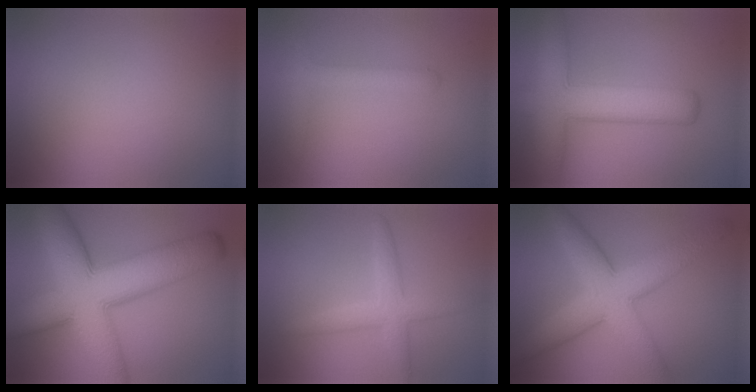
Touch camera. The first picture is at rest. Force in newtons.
{"total": 1.7, "press": 1.7, "slide": 0.1}
{"total": 7.7, "press": 7.7, "slide": 0.2}
{"total": 12.2, "press": 12.2, "slide": 0.3}
{"total": 3.1, "press": 3.1, "slide": 0.1}
{"total": 7.7, "press": 7.7, "slide": 0.2}